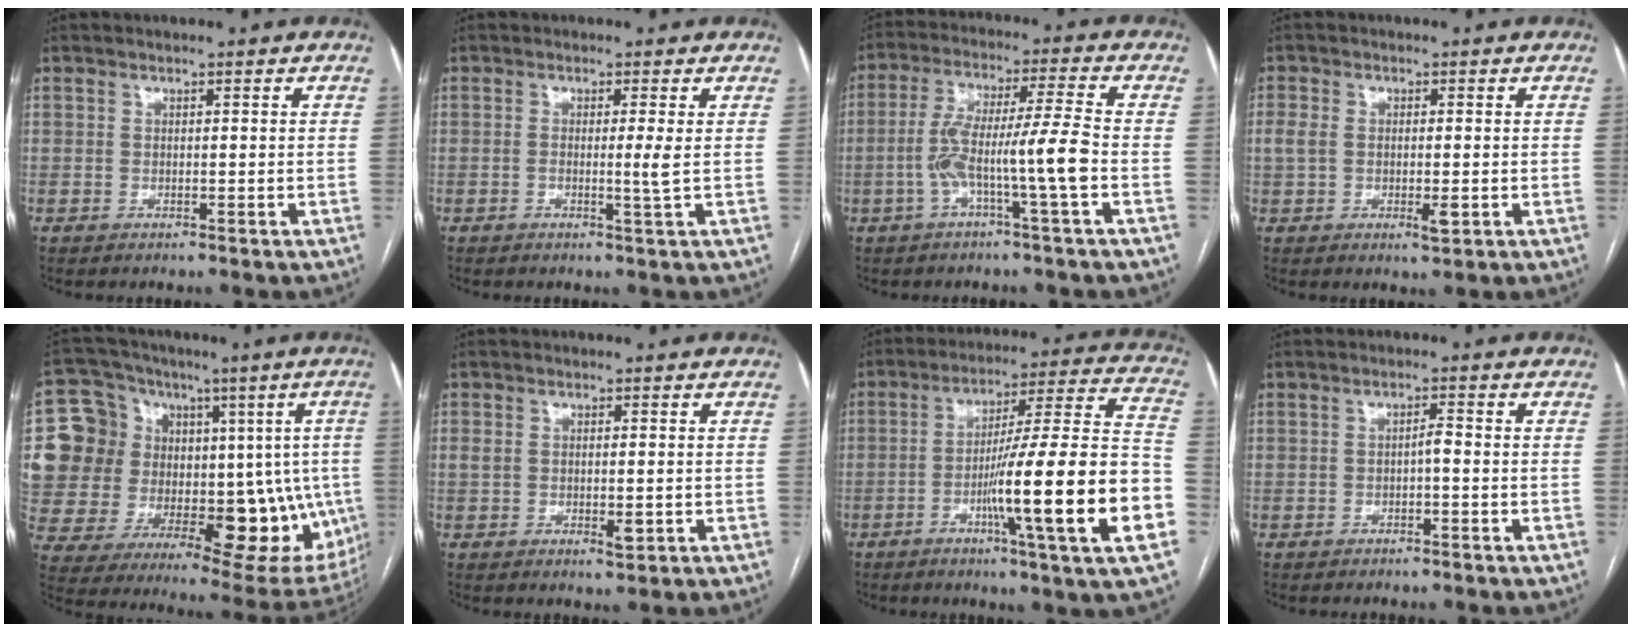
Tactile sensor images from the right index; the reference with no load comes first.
{"total": 2.1, "force": [-0.1, -0.7, 2.0], "torque": [-0.032, -0.005, -0.003]}
{"total": 9.7, "force": [-2.8, -0.7, 9.2], "torque": [-0.182, 0.016, -0.052]}
{"total": 4.7, "force": [-0.5, 2.3, 4.1], "torque": [-0.083, 0.003, -0.005]}
{"total": 26.0, "force": [-0.4, 15.8, 20.7], "torque": [-0.319, 0.060, 0.013]}
{"total": 3.4, "force": [-0.2, 1.7, 3.0], "torque": [-0.056, 0.003, 0.004]}
{"total": 22.4, "force": [-6.7, -0.7, 21.3], "torque": [-0.285, -0.002, -0.110]}
{"total": 1.5, "force": [-0.5, 0.3, 1.4], "torque": [-0.020, 0.003, -0.009]}